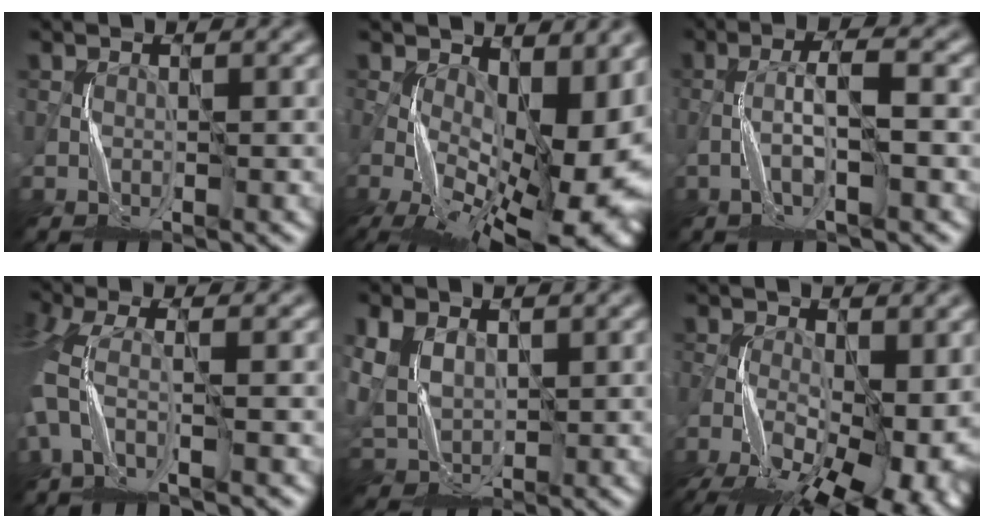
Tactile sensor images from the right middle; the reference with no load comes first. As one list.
[{"total": 17.8, "force": [-2.2, 8.7, 15.4], "torque": [-0.236, -0.034, -0.011]}, {"total": 3.3, "force": [-0.8, 0.7, 3.2], "torque": [-0.064, 0.009, -0.021]}, {"total": 4.0, "force": [-0.5, 1.6, 3.6], "torque": [-0.099, -0.007, -0.024]}, {"total": 6.1, "force": [1.6, 4.6, 3.6], "torque": [-0.111, -0.005, 0.042]}, {"total": 13.6, "force": [-5.7, 6.5, 10.4], "torque": [-0.175, -0.033, -0.081]}]